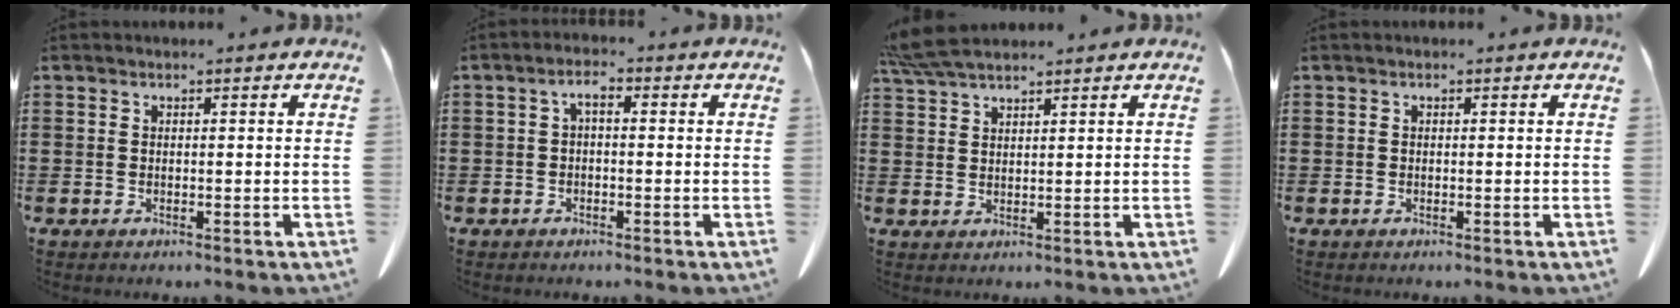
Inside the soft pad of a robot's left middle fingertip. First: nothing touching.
{"total": 2.4, "force": [-0.8, 0.9, 2.1], "torque": [-0.043, 0.006, -0.018]}
{"total": 5.1, "force": [4.3, 0.7, 2.6], "torque": [-0.063, -0.006, 0.083]}
{"total": 0.0}